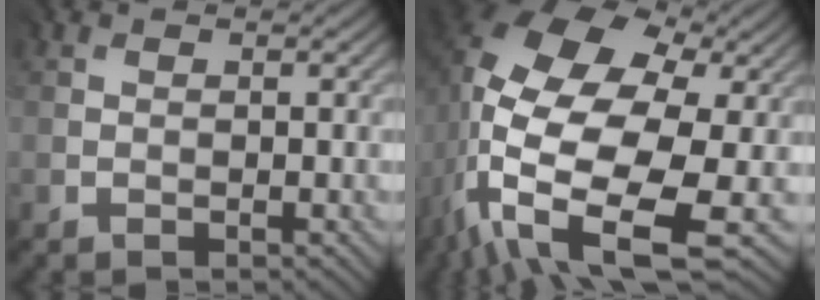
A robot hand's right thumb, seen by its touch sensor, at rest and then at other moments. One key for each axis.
{"total": 17.2, "fx": -2.5, "fy": 9.7, "fz": 13.9, "tx": -0.297, "ty": -0.036, "tz": -0.034}